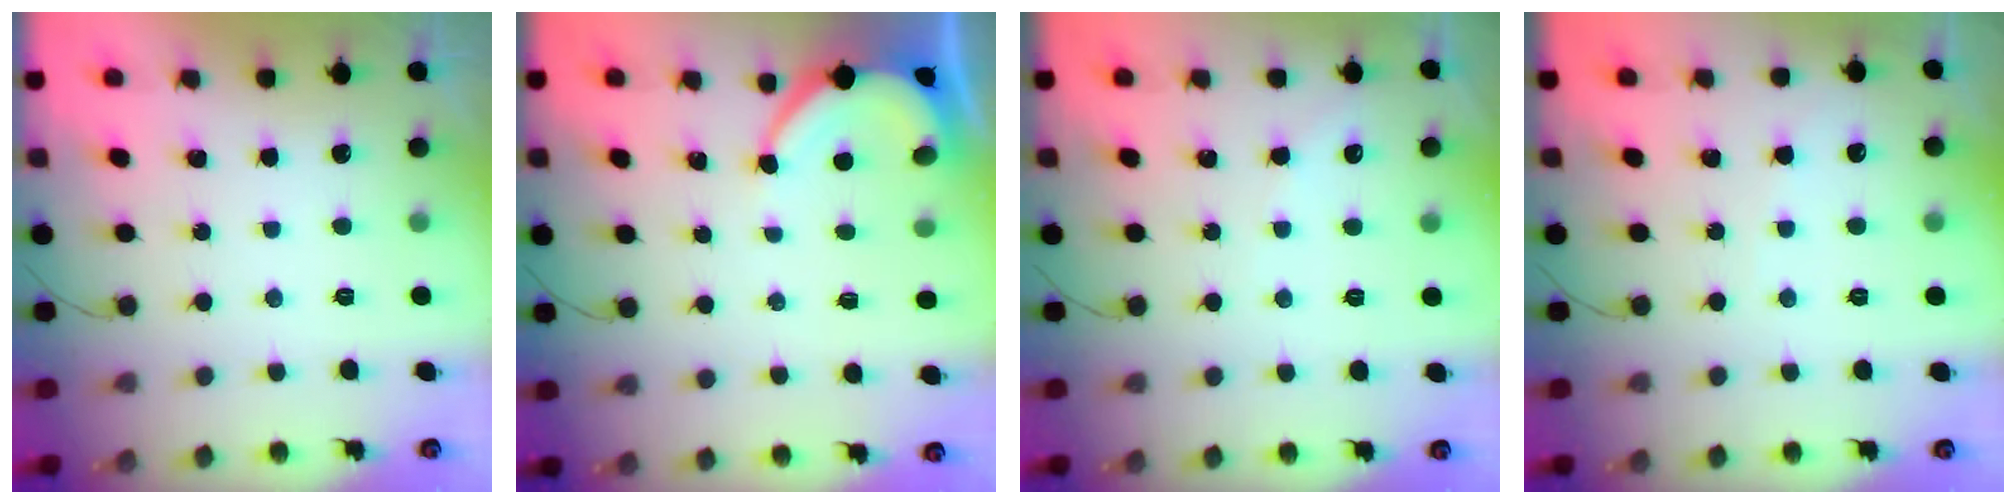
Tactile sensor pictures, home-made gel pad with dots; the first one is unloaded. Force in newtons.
{"total": 4.7, "press": 4.7, "slide": 0.4}
{"total": 2.7, "press": 2.7, "slide": 0.5}
{"total": 3.0, "press": 3.0, "slide": 0.3}